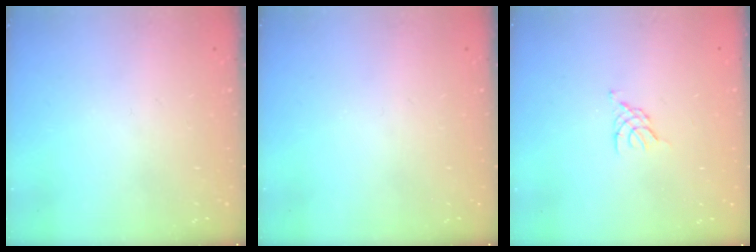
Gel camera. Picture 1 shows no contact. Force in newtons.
{"total": 0.0}
{"total": 3.2, "press": 3.1, "slide": 0.7}